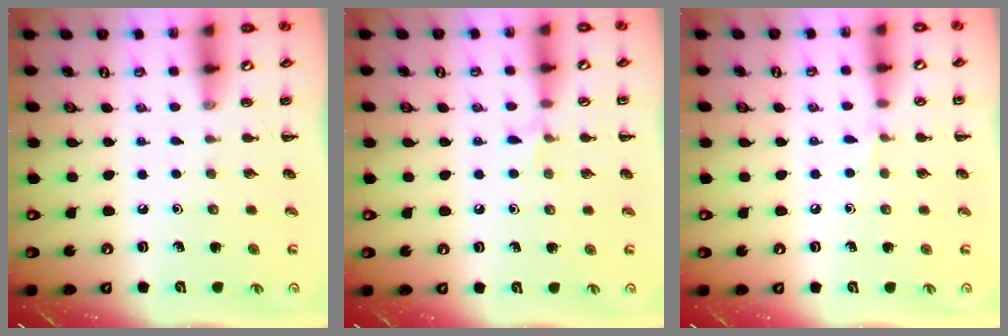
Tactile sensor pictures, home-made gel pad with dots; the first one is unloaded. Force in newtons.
{"total": 4.8, "press": 4.5, "slide": 1.7}
{"total": 3.5, "press": 3.4, "slide": 1.1}